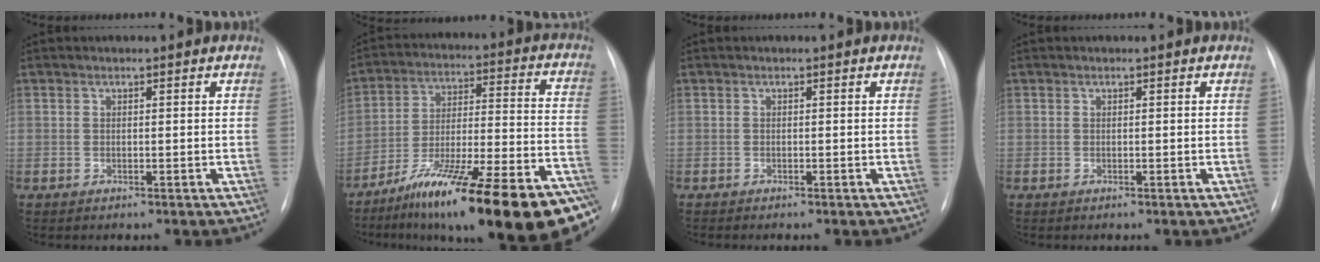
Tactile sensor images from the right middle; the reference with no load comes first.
{"total": 27.7, "force": [-19.8, 3.7, 19.1], "torque": [-0.213, 0.001, -0.307]}
{"total": 0.0}
{"total": 0.0}